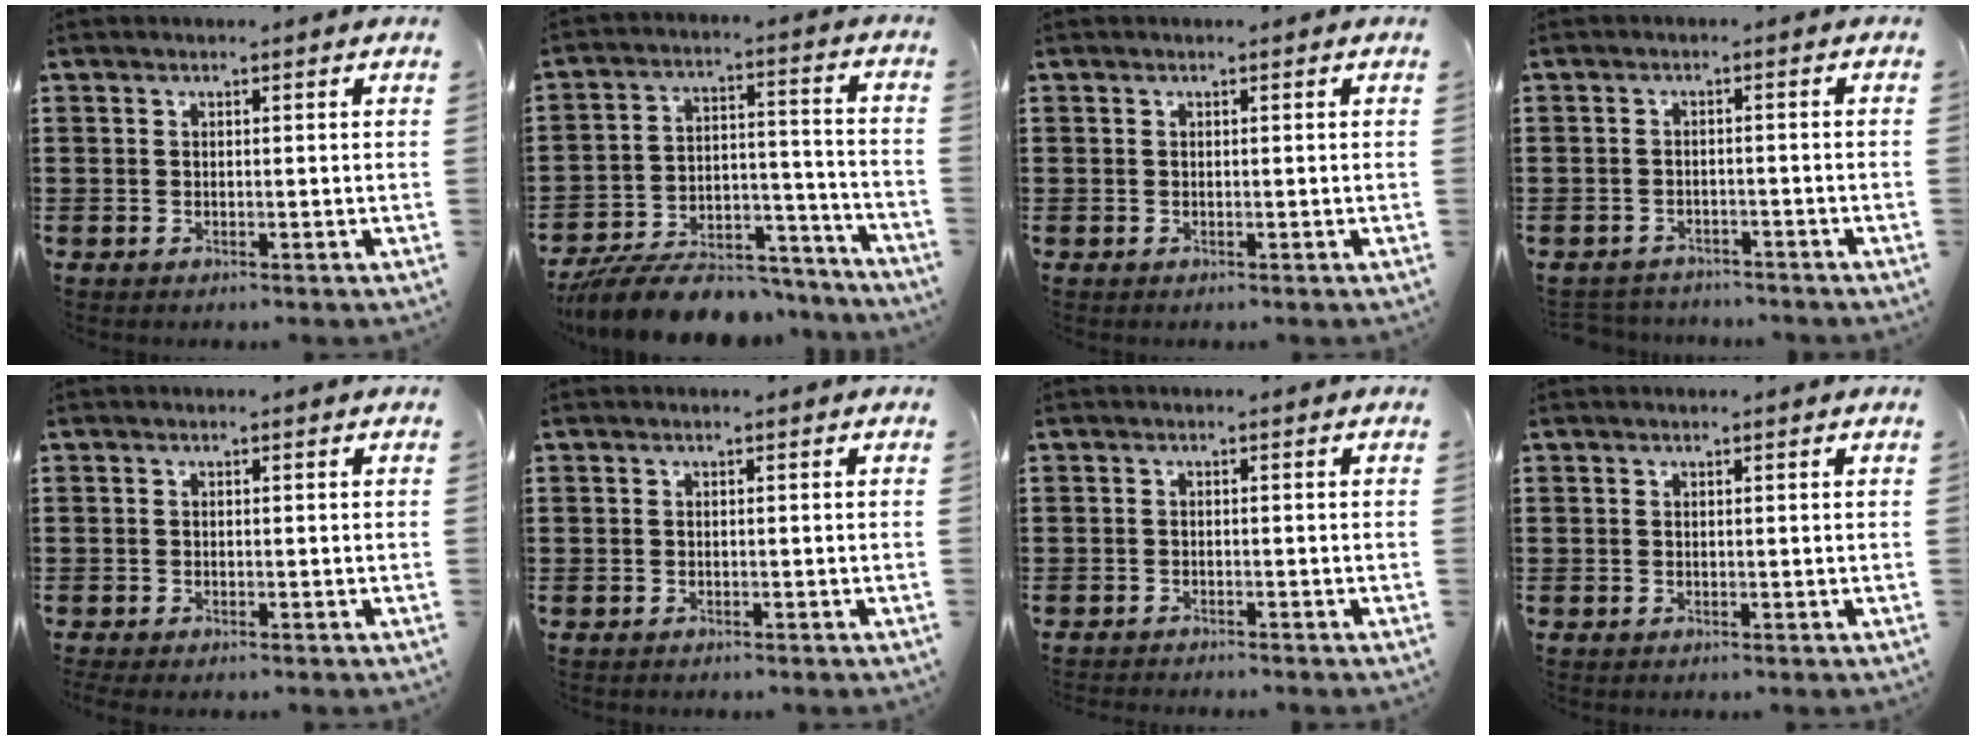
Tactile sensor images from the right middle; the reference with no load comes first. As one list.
[{"total": 10.5, "force": [-9.4, 2.8, 3.8], "torque": [-0.059, 0.040, -0.176]}, {"total": 0.0}, {"total": 2.2, "force": [-2.1, 0.5, -0.2], "torque": [-0.004, 0.001, -0.048]}, {"total": 0.7, "force": [-0.6, 0.2, 0.2], "torque": [-0.006, -0.002, -0.012]}, {"total": 0.7, "force": [-0.5, 0.5, -0.1], "torque": [0.002, 0.005, -0.013]}, {"total": 1.1, "force": [-1.1, 0.0, 0.0], "torque": [-0.003, 0.003, -0.024]}, {"total": 0.0}]